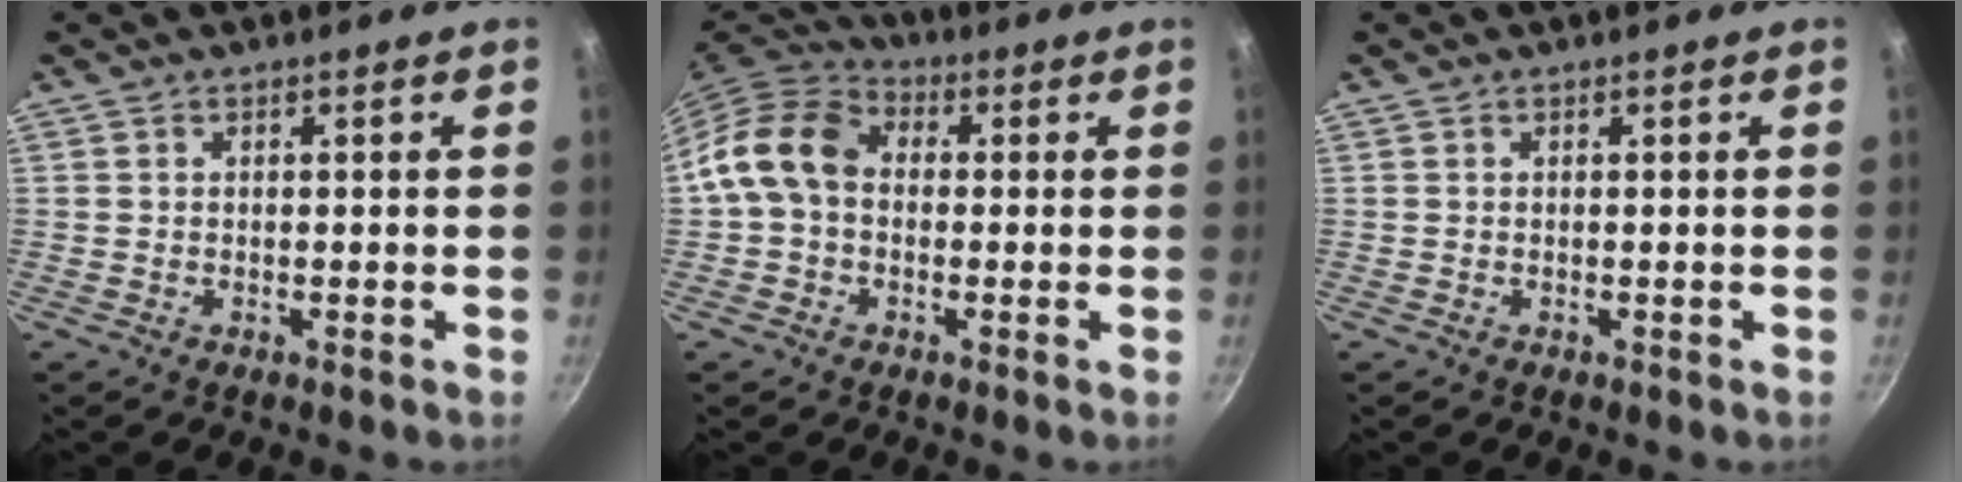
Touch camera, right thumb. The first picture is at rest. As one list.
[{"total": 10.6, "force": [0.1, 8.2, 6.8], "torque": [-0.101, 0.030, -0.020]}, {"total": 0.0}]